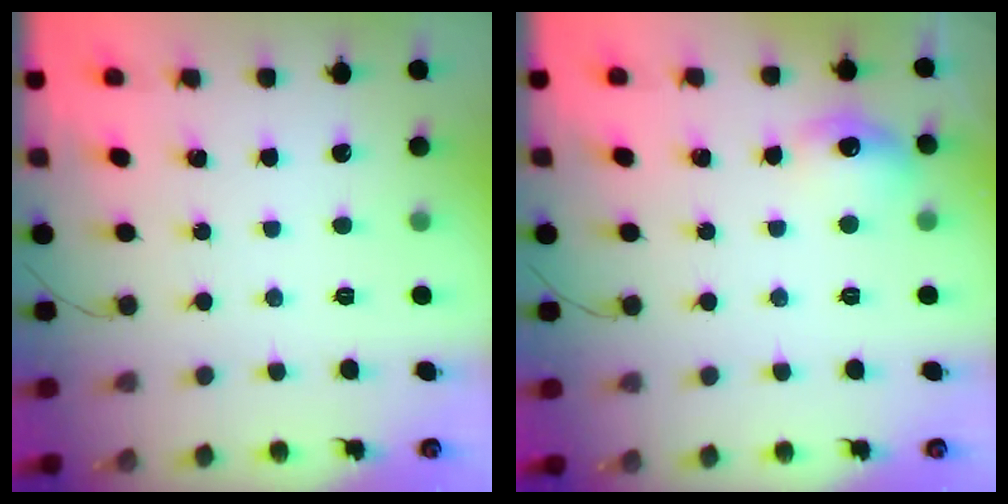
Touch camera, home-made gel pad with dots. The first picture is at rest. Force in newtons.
{"total": 9.0, "press": 8.9, "slide": 1.0}